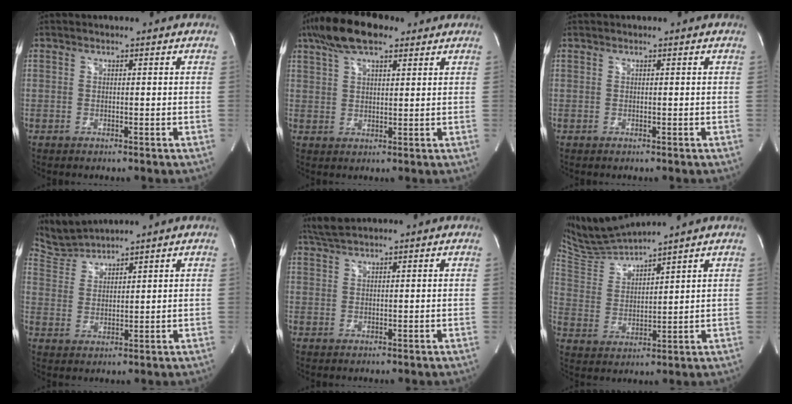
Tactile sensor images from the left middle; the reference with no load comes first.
{"total": 10.1, "force": [6.8, 3.5, 6.7], "torque": [-0.131, 0.029, 0.119]}
{"total": 0.0}
{"total": 5.4, "force": [5.3, -0.6, -0.5], "torque": [-0.005, 0.009, 0.118]}
{"total": 2.9, "force": [2.6, 0.0, 1.2], "torque": [-0.033, 0.013, 0.054]}
{"total": 8.3, "force": [8.0, -1.3, 1.6], "torque": [-0.054, 0.002, 0.176]}